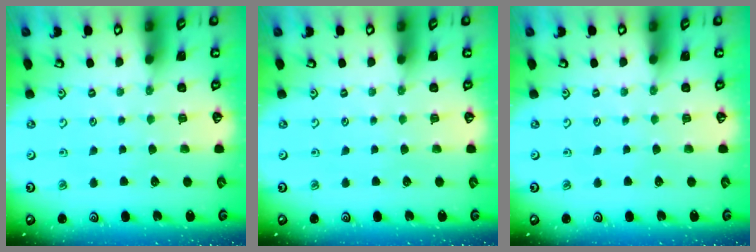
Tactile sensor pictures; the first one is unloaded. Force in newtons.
{"total": 0.0}
{"total": 0.0}